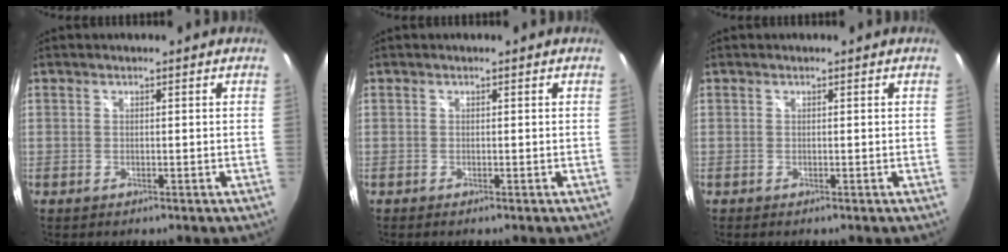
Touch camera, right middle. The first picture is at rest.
{"total": 0.0}
{"total": 0.0}